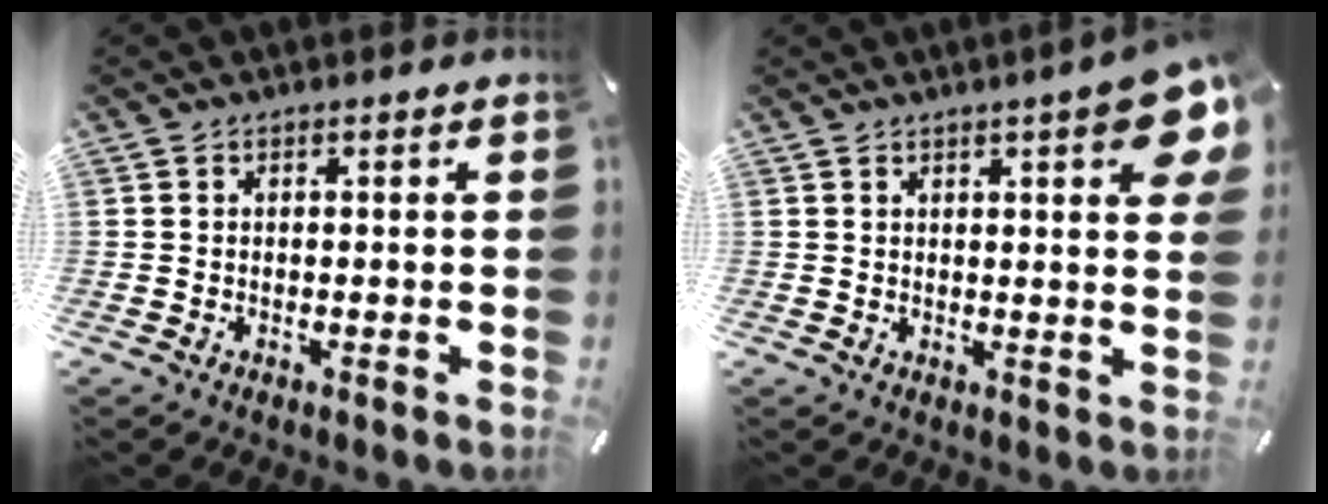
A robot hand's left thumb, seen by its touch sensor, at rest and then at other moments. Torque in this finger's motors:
{"motor_torque": [2.50, 2.51, 1.44, -1.32, 0.12]}